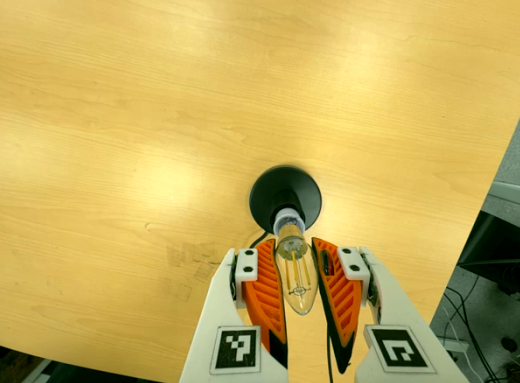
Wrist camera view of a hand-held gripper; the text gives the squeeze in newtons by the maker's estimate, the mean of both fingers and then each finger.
{"total": 21.1, "left": 23.1, "right": 19.0}